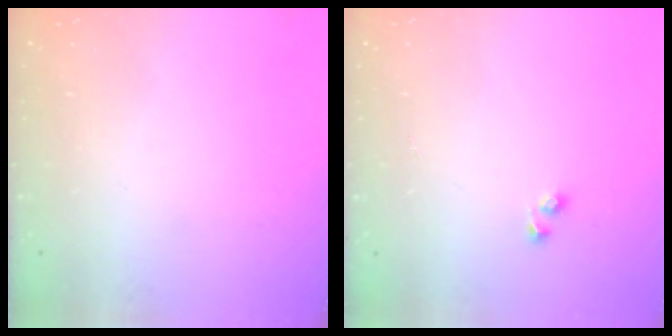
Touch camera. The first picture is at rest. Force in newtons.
{"total": 2.1, "press": 1.7, "slide": 1.2}